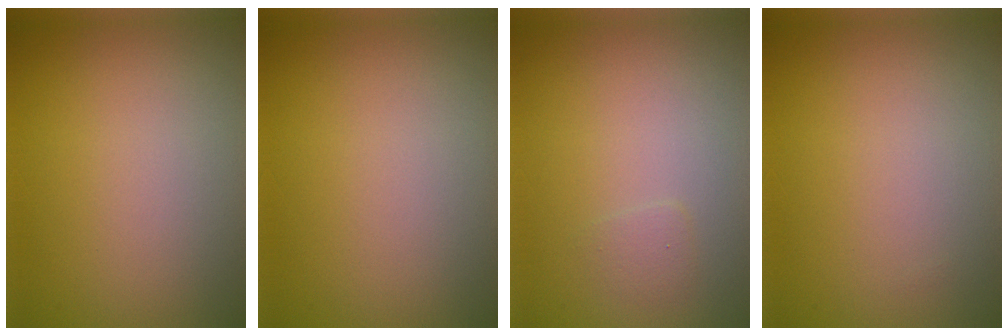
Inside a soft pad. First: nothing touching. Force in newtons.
{"total": 0.0}
{"total": 0.7, "press": 0.7, "slide": 0.1}
{"total": 0.0}